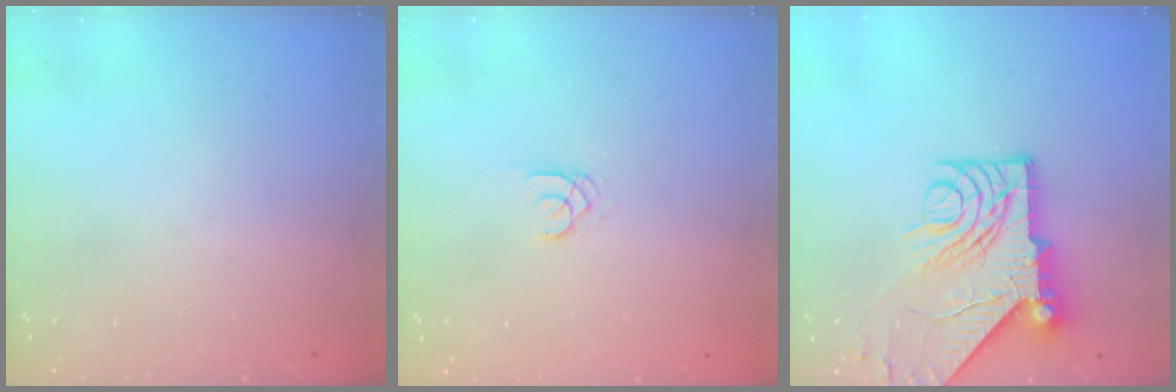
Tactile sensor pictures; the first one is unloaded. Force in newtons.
{"total": 1.8, "press": 1.7, "slide": 0.2}
{"total": 13.5, "press": 13.4, "slide": 1.7}